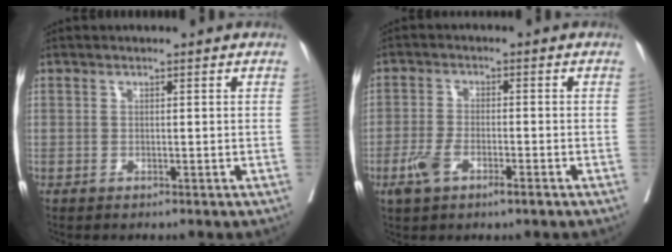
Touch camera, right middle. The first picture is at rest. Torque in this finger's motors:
{"motor_torque": [1.02, -0.73, 0.50, 0.08]}